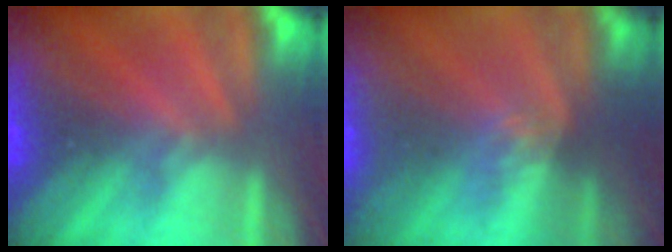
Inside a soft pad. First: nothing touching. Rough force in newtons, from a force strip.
{"total": 3.0}